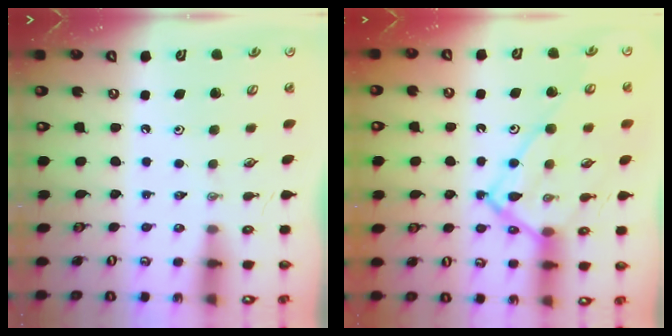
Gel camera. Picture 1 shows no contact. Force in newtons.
{"total": 16.5, "press": 16.5, "slide": 1.5}